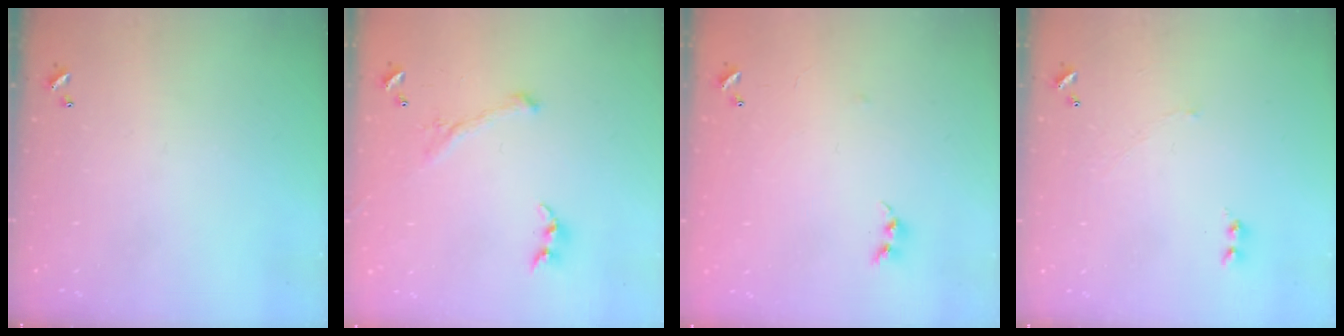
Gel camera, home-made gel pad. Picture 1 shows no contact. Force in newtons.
{"total": 2.8, "press": 2.6, "slide": 0.9}
{"total": 6.7, "press": 6.7, "slide": 0.3}
{"total": 2.6, "press": 2.6, "slide": 0.6}